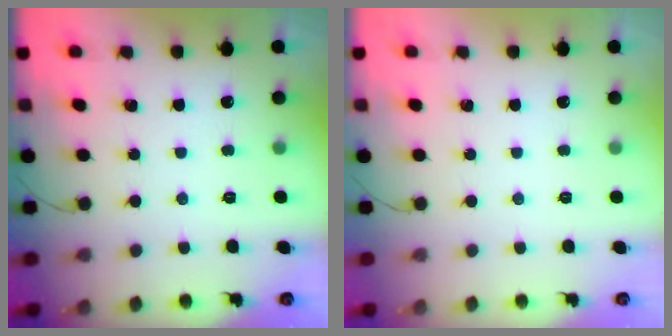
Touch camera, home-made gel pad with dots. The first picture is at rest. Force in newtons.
{"total": 0.0}